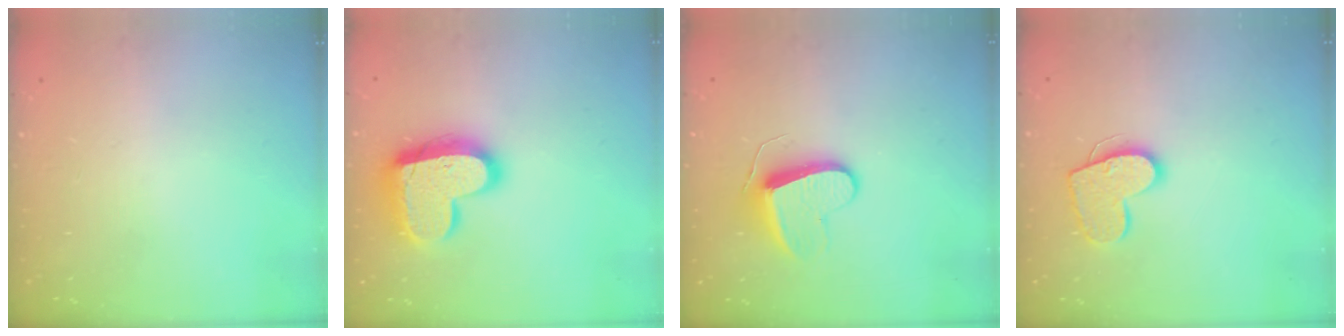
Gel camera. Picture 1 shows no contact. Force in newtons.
{"total": 18.3, "press": 18.2, "slide": 1.2}
{"total": 10.9, "press": 10.9, "slide": 0.7}
{"total": 12.4, "press": 12.4, "slide": 0.7}